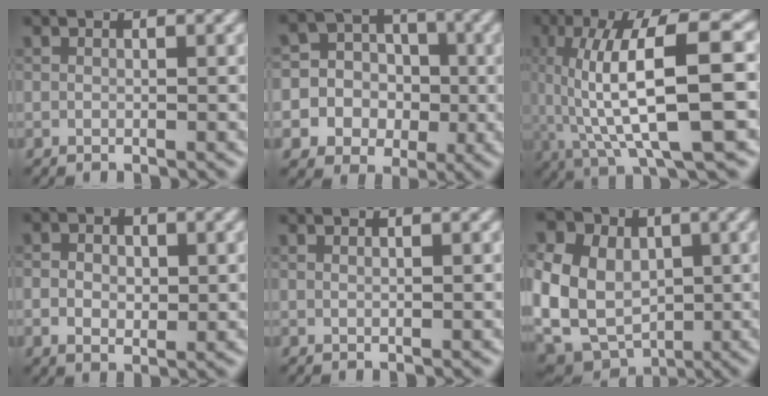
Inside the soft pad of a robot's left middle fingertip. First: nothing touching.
{"total": 9.5, "force": [-1.4, 9.2, 2.1], "torque": [-0.057, 0.006, -0.045]}
{"total": 10.7, "force": [0.1, 2.9, 10.3], "torque": [-0.163, 0.001, 0.001]}
{"total": 3.1, "force": [-0.1, 2.2, 2.3], "torque": [-0.043, -0.010, -0.010]}
{"total": 0.8, "force": [0.5, 0.4, 0.5], "torque": [-0.009, -0.010, -0.001]}
{"total": 13.0, "force": [1.6, 10.6, 7.4], "torque": [-0.171, 0.011, 0.006]}